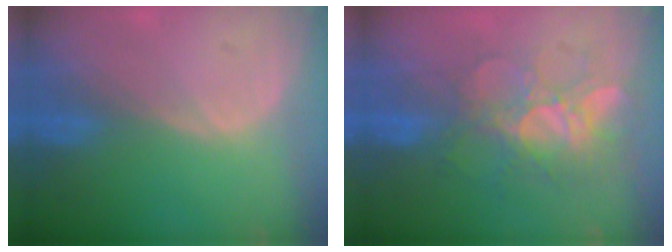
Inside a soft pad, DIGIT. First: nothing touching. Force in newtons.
{"total": 9.7, "press": 8.5, "slide": 4.6}